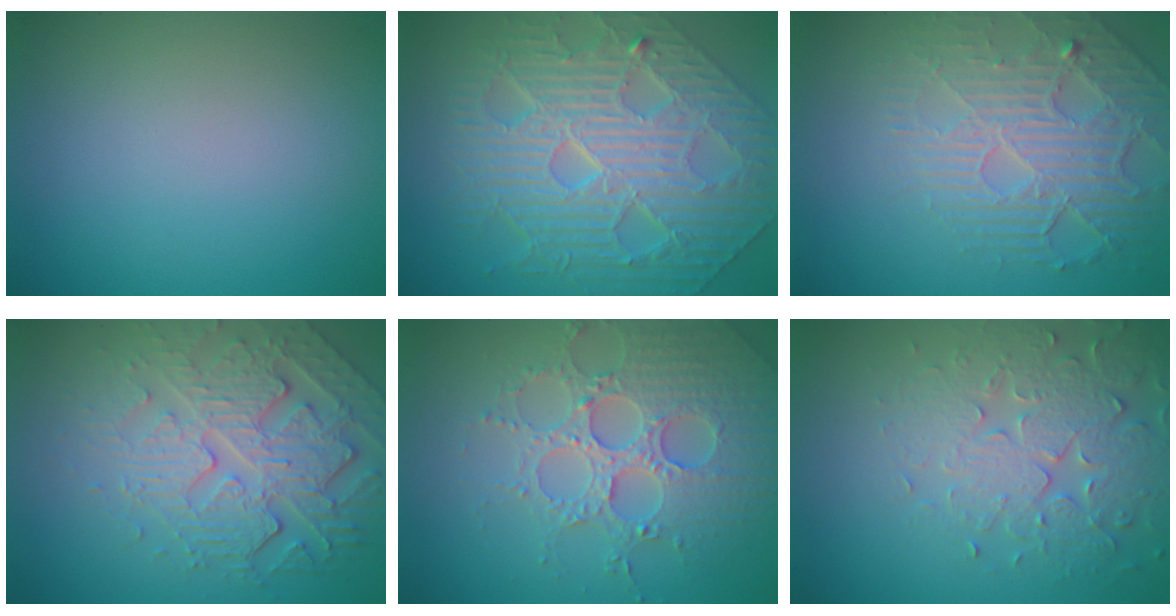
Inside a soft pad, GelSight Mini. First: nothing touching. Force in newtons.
{"total": 10.7, "press": 7.4, "slide": 7.7}
{"total": 4.8, "press": 4.3, "slide": 2.1}
{"total": 6.9, "press": 5.1, "slide": 4.7}
{"total": 5.1, "press": 5.0, "slide": 1.1}
{"total": 5.1, "press": 4.7, "slide": 1.9}